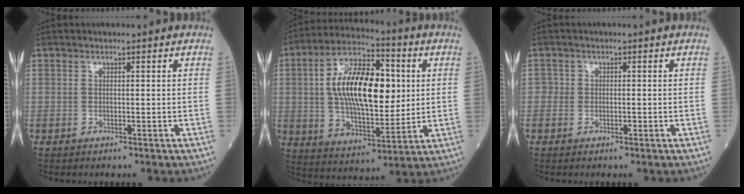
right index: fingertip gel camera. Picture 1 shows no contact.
{"total": 17.7, "force": [2.8, 7.4, 15.9], "torque": [-0.290, 0.019, 0.047]}
{"total": 1.3, "force": [-0.4, 1.0, 0.7], "torque": [-0.004, 0.002, -0.007]}